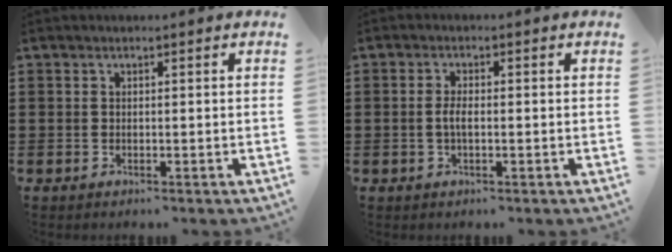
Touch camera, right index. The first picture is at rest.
{"total": 2.3, "force": [-0.3, 0.7, 2.1], "torque": [-0.048, -0.002, -0.009]}